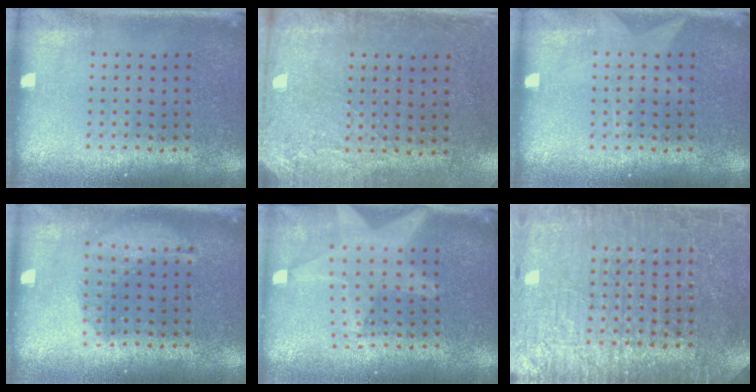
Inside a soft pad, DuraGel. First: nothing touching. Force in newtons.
{"total": 2.8, "press": 2.3, "slide": 1.6}
{"total": 1.0, "press": 1.0, "slide": 0.1}
{"total": 1.4, "press": 1.3, "slide": 0.6}
{"total": 1.9, "press": 1.6, "slide": 0.8}
{"total": 4.7, "press": 4.6, "slide": 0.7}